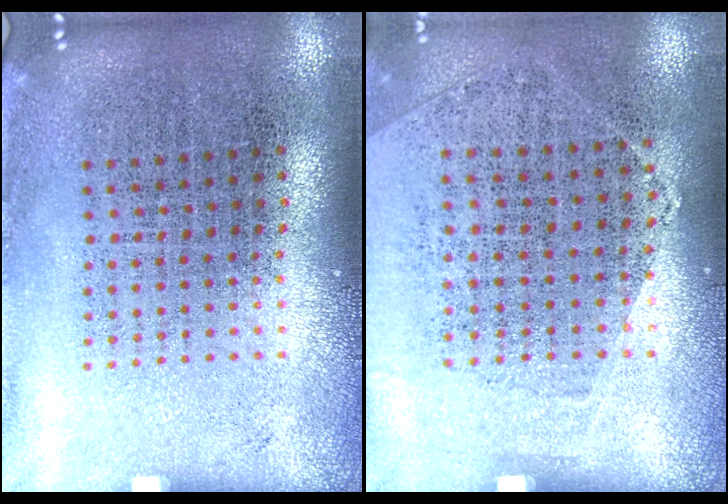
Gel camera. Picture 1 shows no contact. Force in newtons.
{"total": 1.1, "press": 0.9, "slide": 0.7}